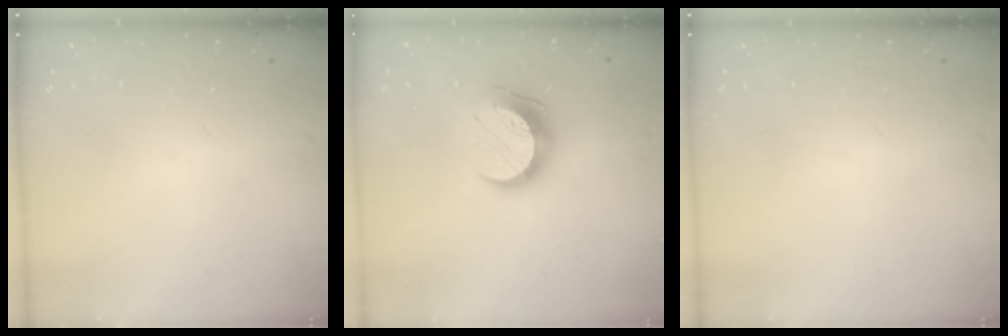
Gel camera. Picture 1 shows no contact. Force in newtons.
{"total": 11.5, "press": 11.5, "slide": 0.9}
{"total": 0.0}